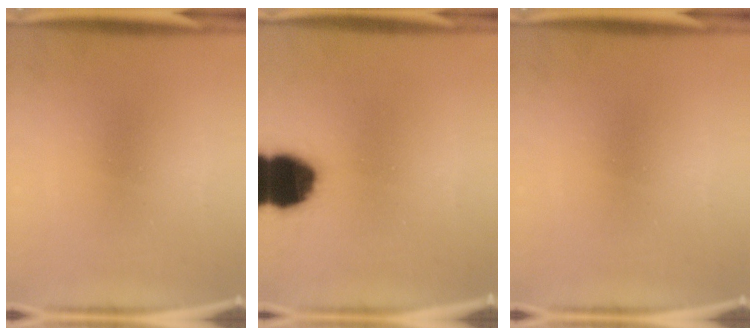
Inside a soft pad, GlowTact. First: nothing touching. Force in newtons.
{"total": 15.0}
{"total": 0.0}